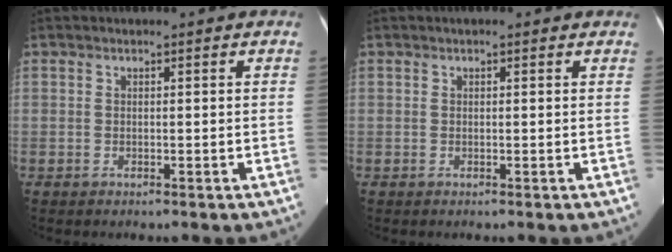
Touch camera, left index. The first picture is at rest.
{"total": 0.9, "force": [0.6, 0.4, 0.5], "torque": [-0.010, 0.011, 0.003]}